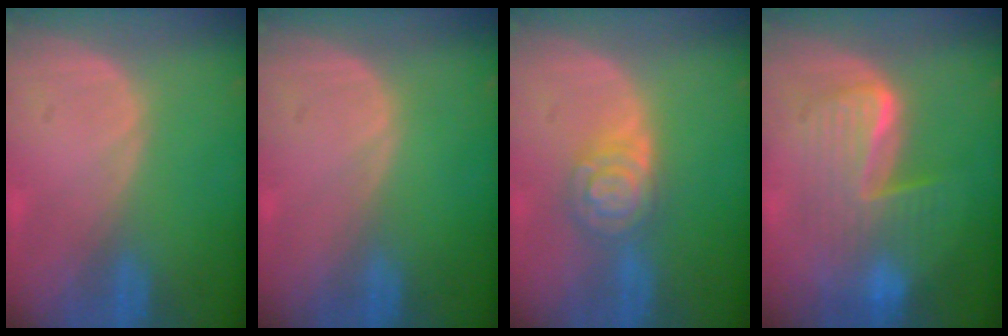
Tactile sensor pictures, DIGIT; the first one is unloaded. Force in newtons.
{"total": 0.0}
{"total": 5.8, "press": 5.8, "slide": 0.3}
{"total": 8.0, "press": 8.0, "slide": 0.5}